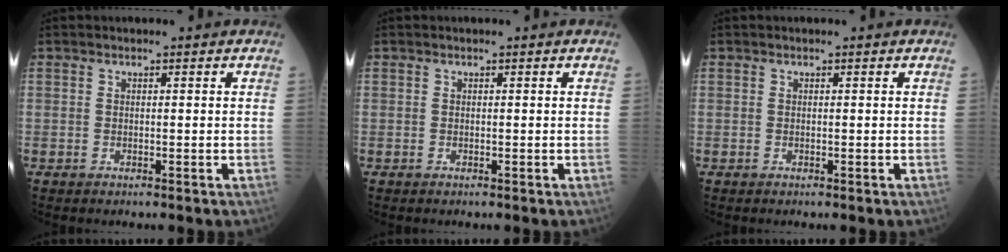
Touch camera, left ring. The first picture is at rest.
{"total": 0.0}
{"total": 0.0}